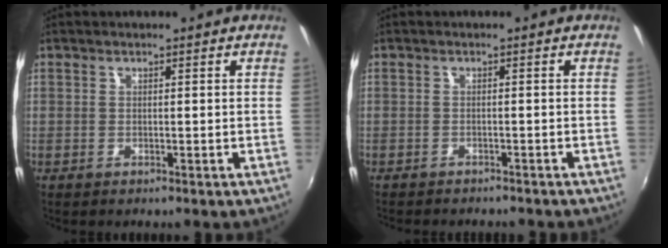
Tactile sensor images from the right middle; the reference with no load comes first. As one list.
[{"total": 4.1, "force": [-3.7, 0.9, 1.3], "torque": [-0.035, -0.012, -0.054]}]